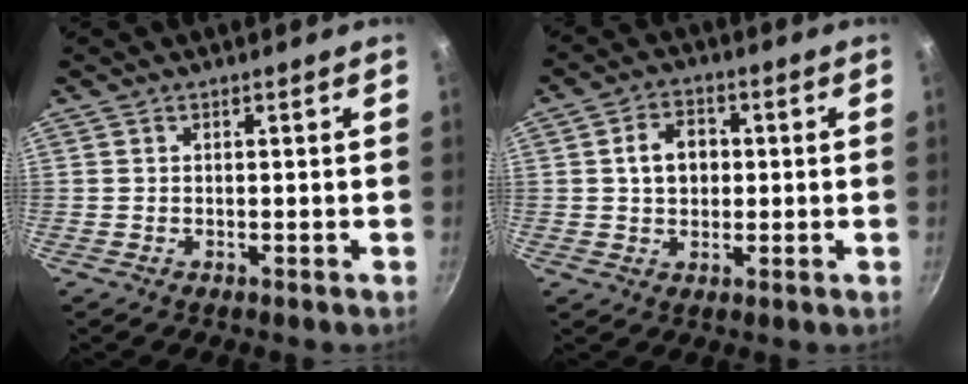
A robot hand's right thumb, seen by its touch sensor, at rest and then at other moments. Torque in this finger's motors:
{"motor_torque": [-0.43, 0.54, 0.19, -0.06, 0.04]}